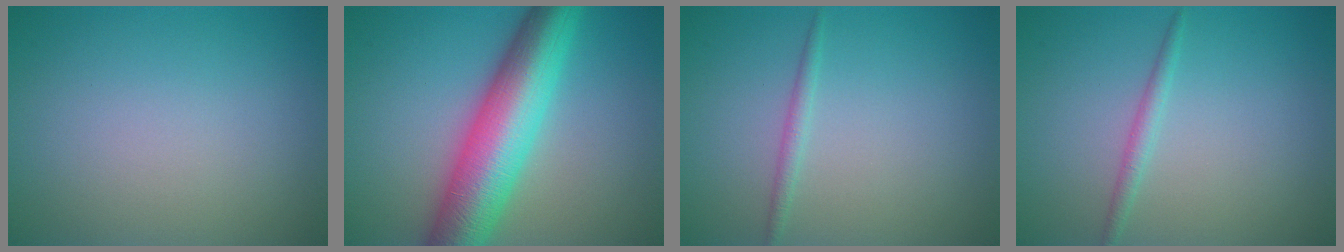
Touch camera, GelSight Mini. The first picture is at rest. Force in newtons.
{"total": 10.0, "press": 10.0, "slide": 0.1}
{"total": 1.1, "press": 1.1, "slide": 0.1}
{"total": 1.3, "press": 1.3, "slide": 0.1}